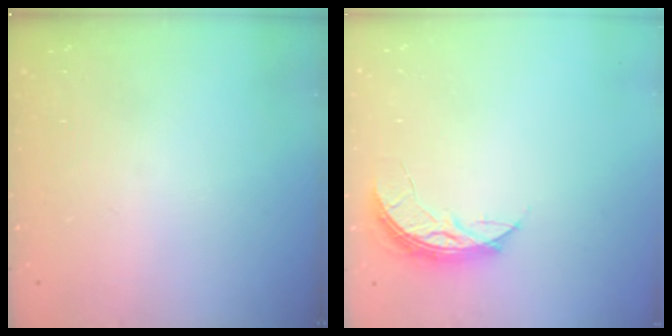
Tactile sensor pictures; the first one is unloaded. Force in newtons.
{"total": 6.1, "press": 6.1, "slide": 0.4}